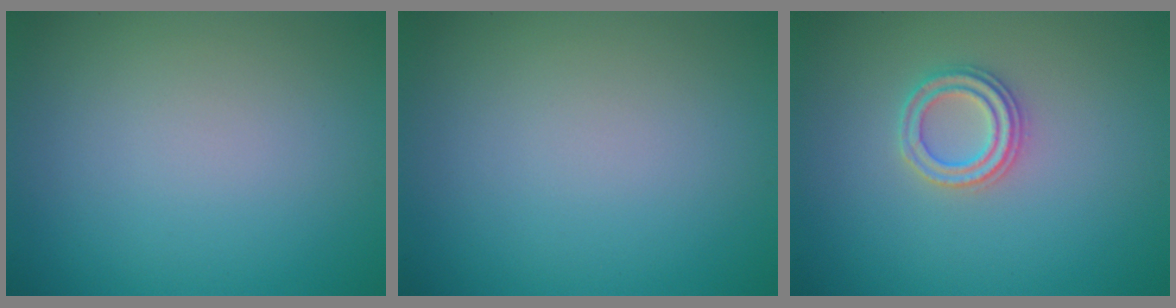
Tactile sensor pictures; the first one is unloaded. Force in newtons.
{"total": 0.0}
{"total": 2.3, "press": 2.3, "slide": 0.3}